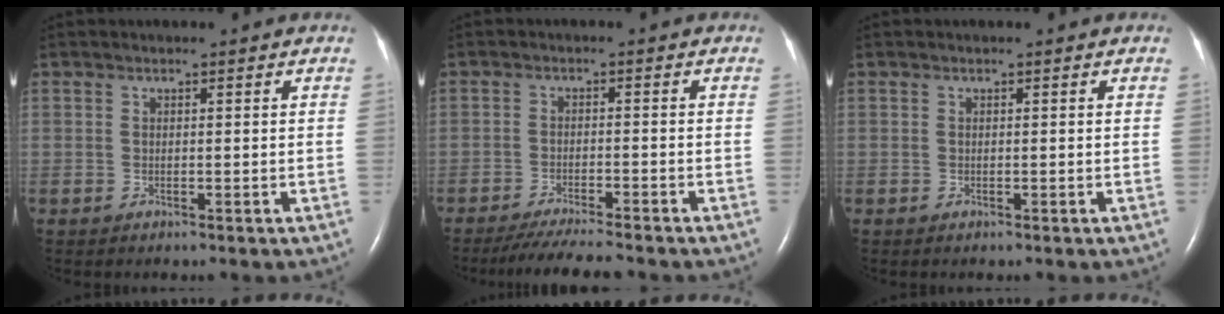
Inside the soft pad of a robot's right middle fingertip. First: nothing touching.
{"total": 7.7, "force": [-6.9, 0.0, 3.4], "torque": [-0.055, -0.024, -0.111]}
{"total": 0.0}